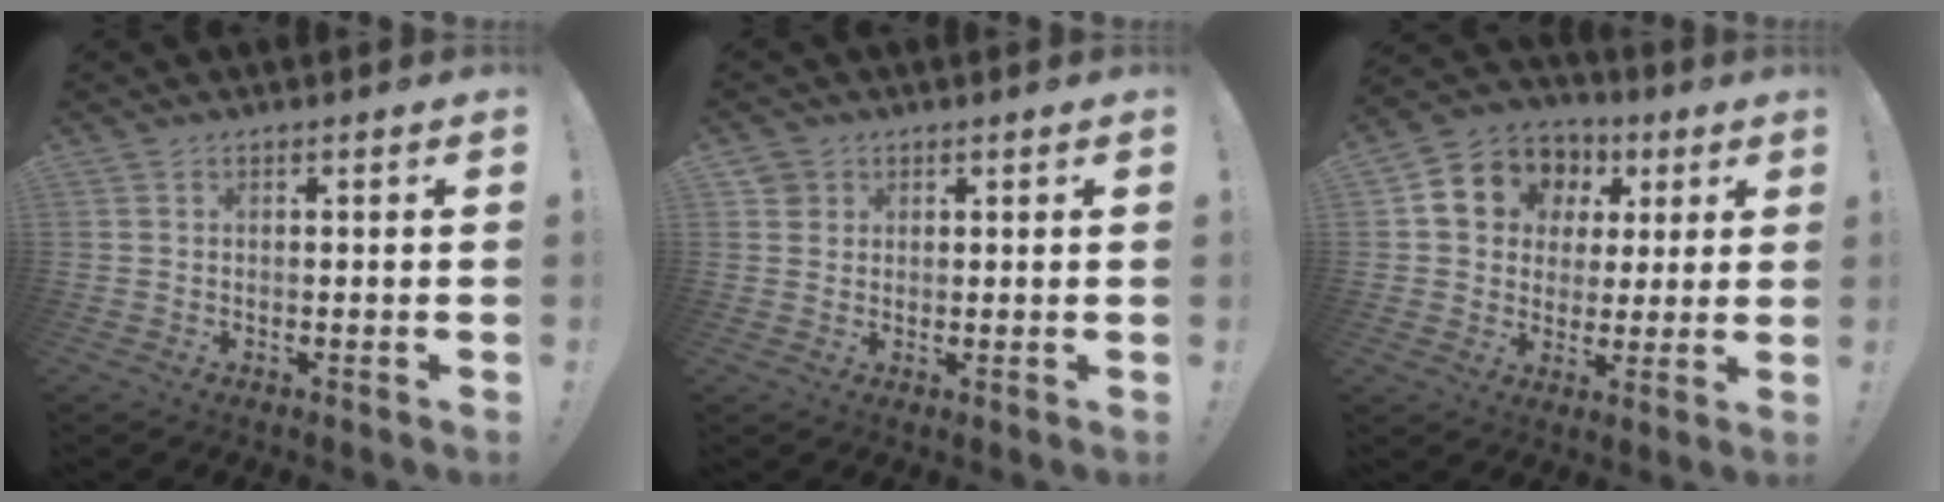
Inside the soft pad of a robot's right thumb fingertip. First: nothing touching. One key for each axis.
{"total": 3.2, "fx": 1.4, "fy": 2.8, "fz": 0.5, "tx": -0.003, "ty": -0.004, "tz": 0.026}
{"total": 11.6, "fx": 4.1, "fy": 9.9, "fz": 4.5, "tx": -0.065, "ty": -0.017, "tz": 0.084}